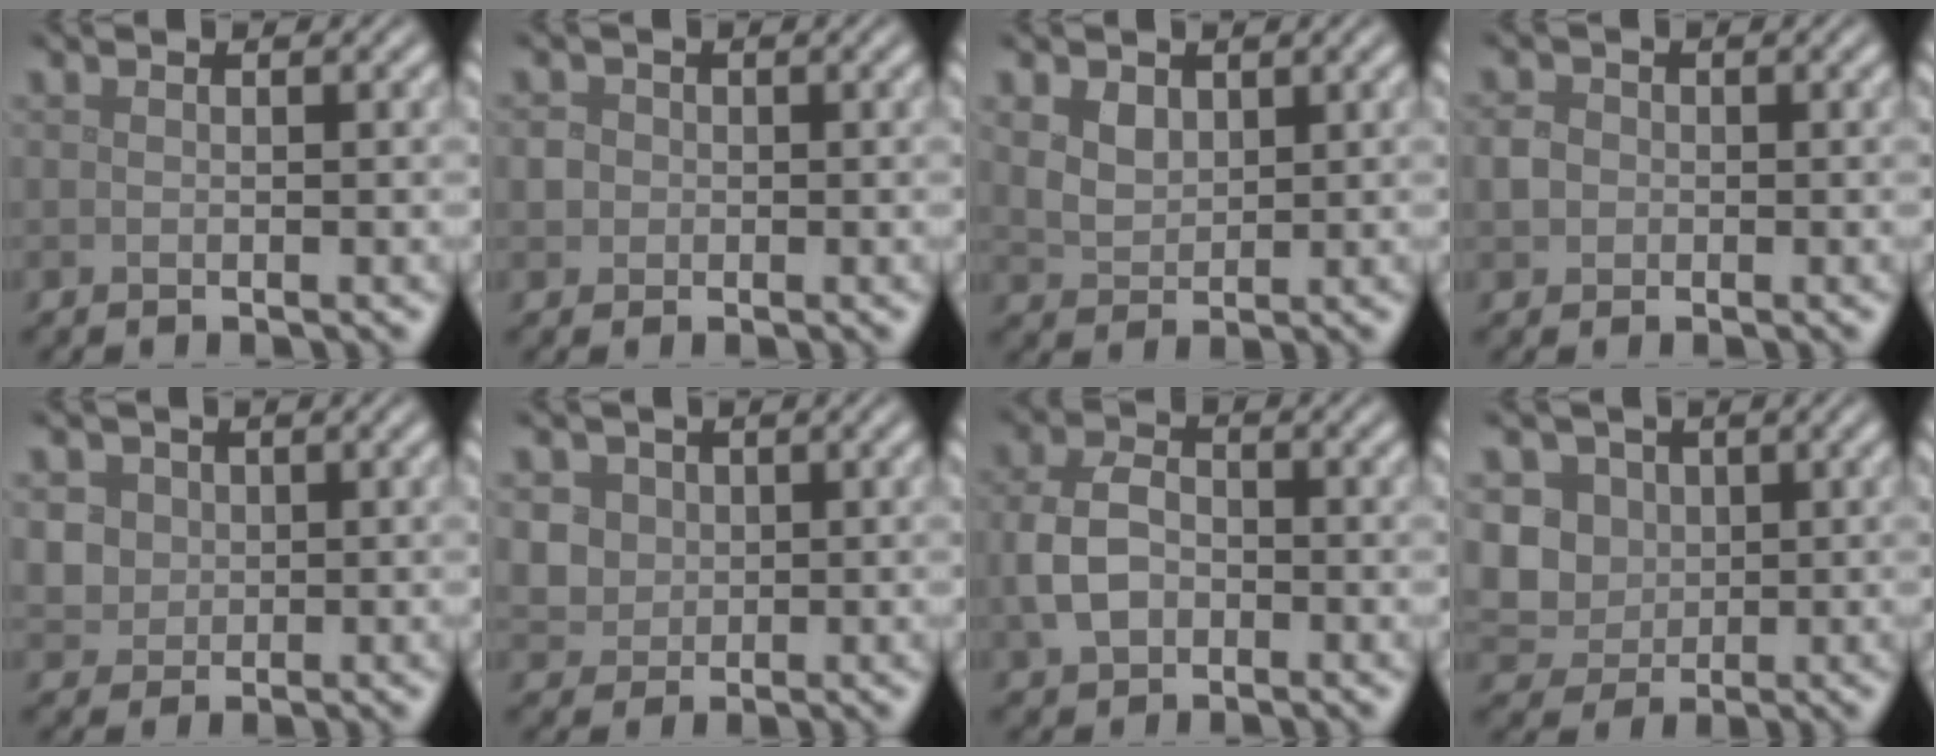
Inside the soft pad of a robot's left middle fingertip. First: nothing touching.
{"total": 1.6, "force": [0.0, 1.6, 0.5], "torque": [-0.003, 0.004, 0.002]}
{"total": 2.6, "force": [1.3, 1.8, 1.3], "torque": [-0.030, -0.001, 0.024]}
{"total": 1.6, "force": [-0.2, 1.4, 0.6], "torque": [-0.008, 0.000, -0.008]}
{"total": 3.6, "force": [1.2, 3.1, 1.3], "torque": [-0.032, 0.007, 0.022]}
{"total": 4.2, "force": [1.4, 3.6, 1.6], "torque": [-0.041, 0.010, 0.025]}
{"total": 4.3, "force": [-0.9, 3.2, 2.8], "torque": [-0.067, 0.000, -0.020]}
{"total": 6.6, "force": [1.0, 5.9, 2.9], "torque": [-0.060, 0.021, 0.005]}